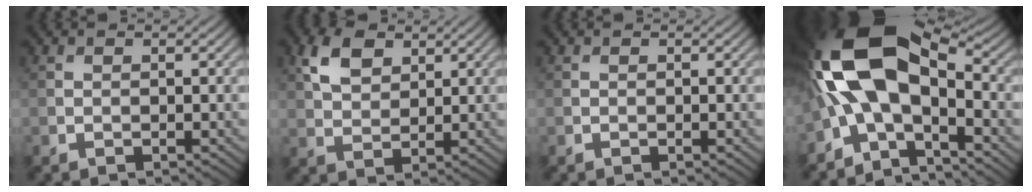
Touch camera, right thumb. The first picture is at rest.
{"total": 5.5, "force": [2.8, 3.3, 3.4], "torque": [-0.075, 0.002, 0.053]}
{"total": 0.0}
{"total": 15.5, "force": [-0.3, 8.0, 13.2], "torque": [-0.275, 0.007, -0.021]}